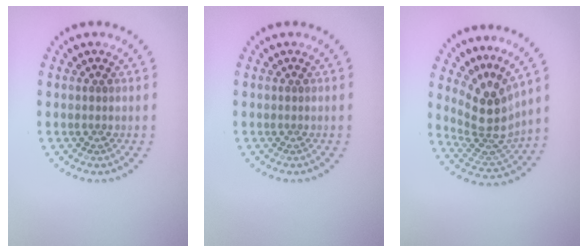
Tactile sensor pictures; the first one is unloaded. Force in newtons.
{"total": 0.0}
{"total": 4.3, "press": 3.1, "slide": 3.0}